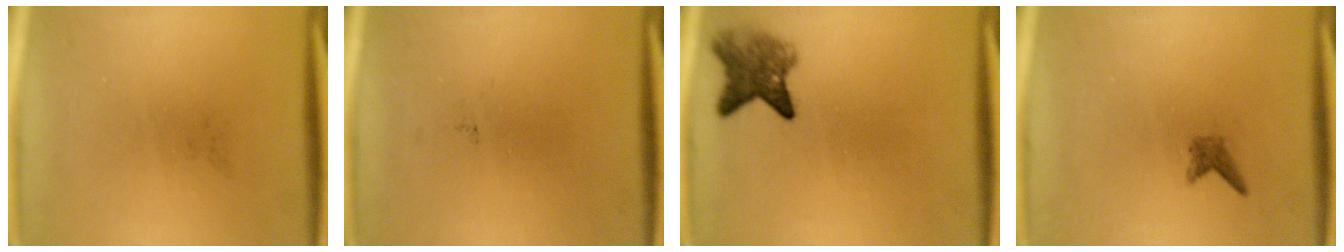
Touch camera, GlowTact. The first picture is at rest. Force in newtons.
{"total": 0.0}
{"total": 4.9}
{"total": 1.2}